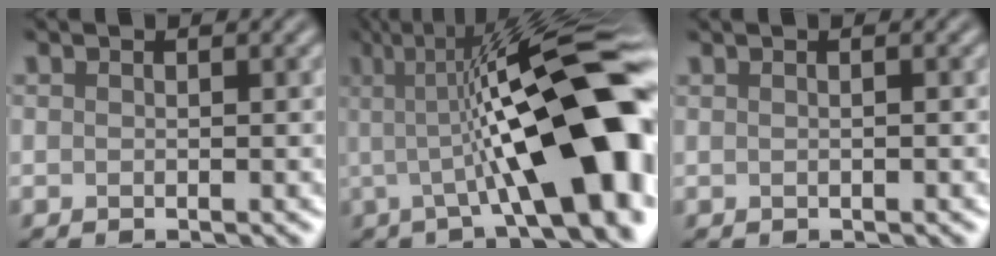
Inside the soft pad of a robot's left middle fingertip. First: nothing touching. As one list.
[{"total": 14.0, "force": [-0.3, 3.8, 13.4], "torque": [-0.169, 0.025, -0.016]}, {"total": 2.4, "force": [0.9, 1.4, 1.8], "torque": [-0.018, 0.026, -0.012]}]